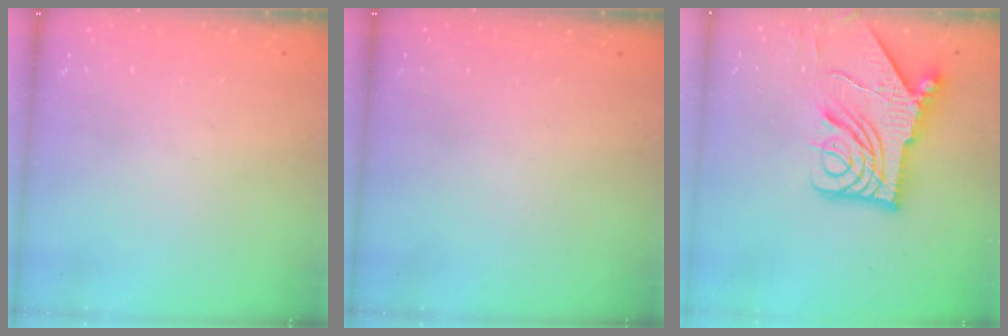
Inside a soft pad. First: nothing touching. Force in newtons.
{"total": 0.0}
{"total": 16.1, "press": 16.0, "slide": 1.9}